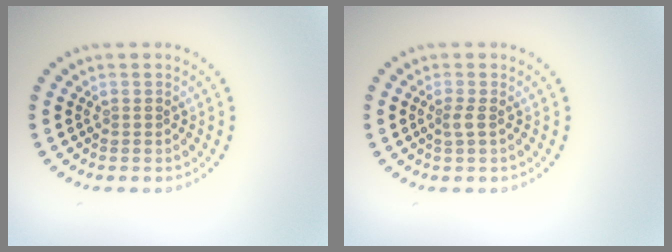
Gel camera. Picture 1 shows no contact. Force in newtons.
{"total": 0.9, "press": 0.7, "slide": 0.7}